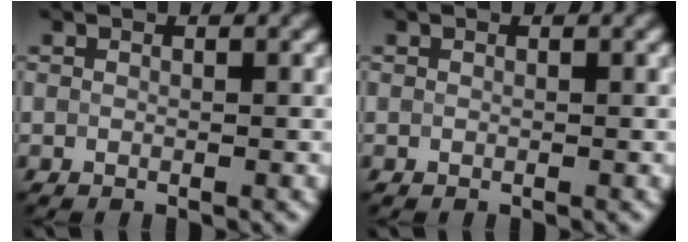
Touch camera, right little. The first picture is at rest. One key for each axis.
{"total": 0.0}